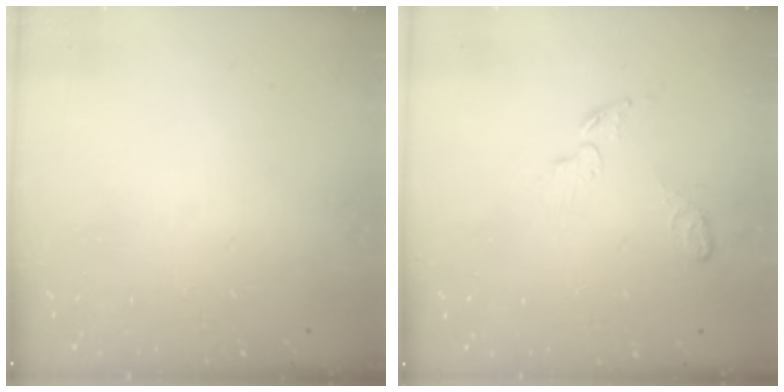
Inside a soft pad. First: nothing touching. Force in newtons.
{"total": 5.2, "press": 5.2, "slide": 0.6}